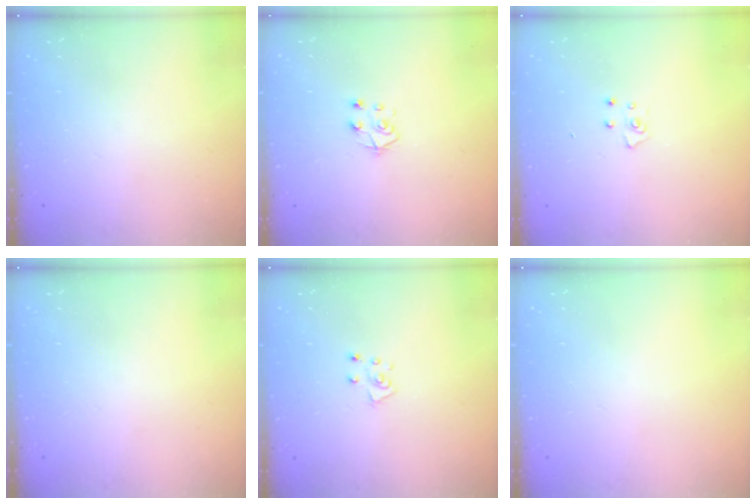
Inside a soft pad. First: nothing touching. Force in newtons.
{"total": 4.8, "press": 4.8, "slide": 0.4}
{"total": 3.9, "press": 3.9, "slide": 0.3}
{"total": 0.0}
{"total": 4.8, "press": 4.8, "slide": 0.2}
{"total": 0.0}